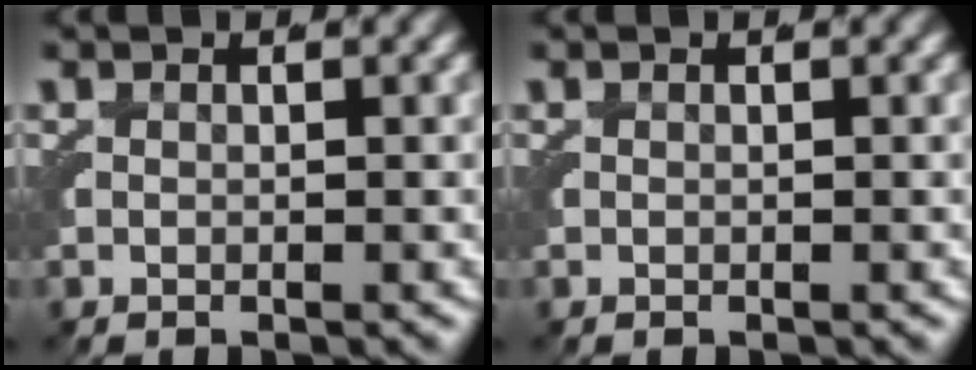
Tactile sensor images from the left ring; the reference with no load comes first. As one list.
[{"total": 0.0}]